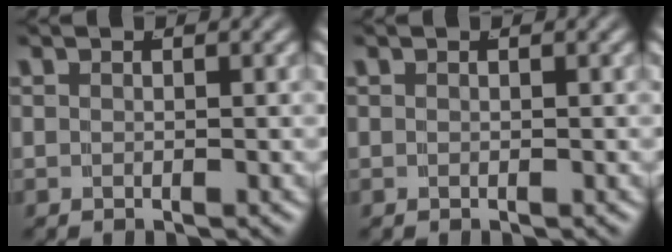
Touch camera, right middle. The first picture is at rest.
{"total": 0.0}